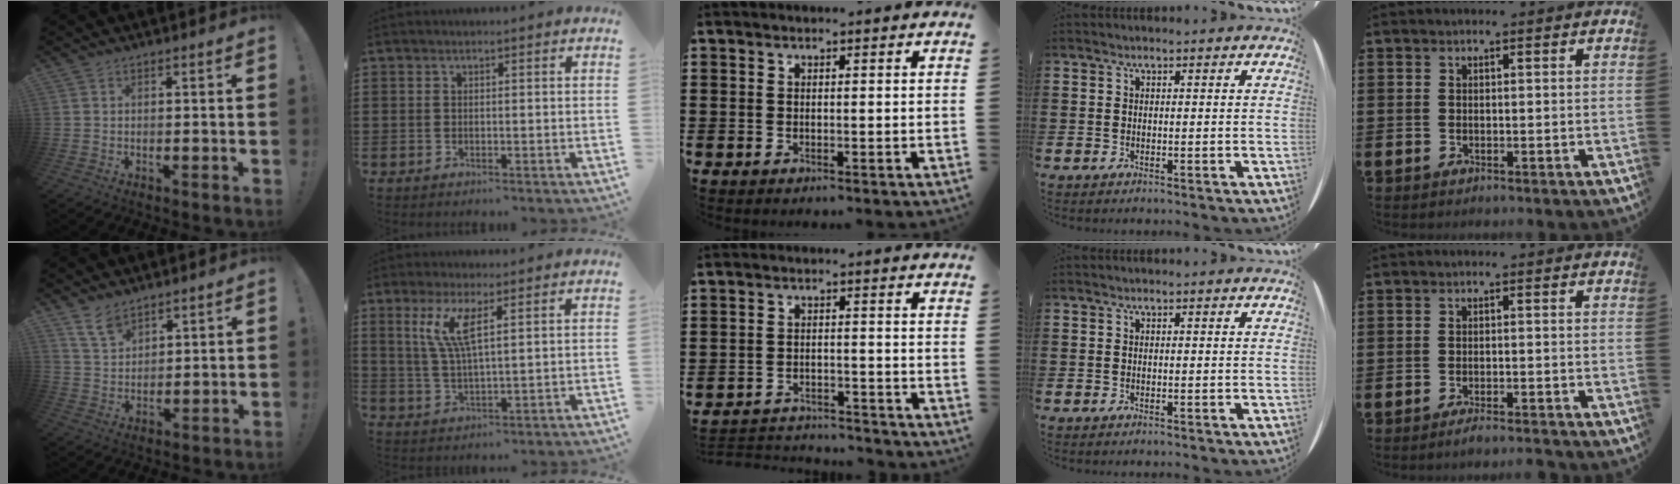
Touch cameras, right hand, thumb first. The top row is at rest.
{"thumb": {"total": 6.7, "force": [5.3, 2.8, 2.9], "torque": [-0.060, -0.029, 0.103]}, "index": {"total": 6.2, "force": [2.6, 1.3, 5.5], "torque": [-0.118, 0.002, 0.042]}, "middle": {"total": 3.1, "force": [-3.1, 0.4, 0.1], "torque": [-0.008, 0.003, -0.068]}, "little": {"total": 1.7, "force": [-1.6, 0.0, 0.8], "torque": [-0.013, 0.001, -0.030]}}